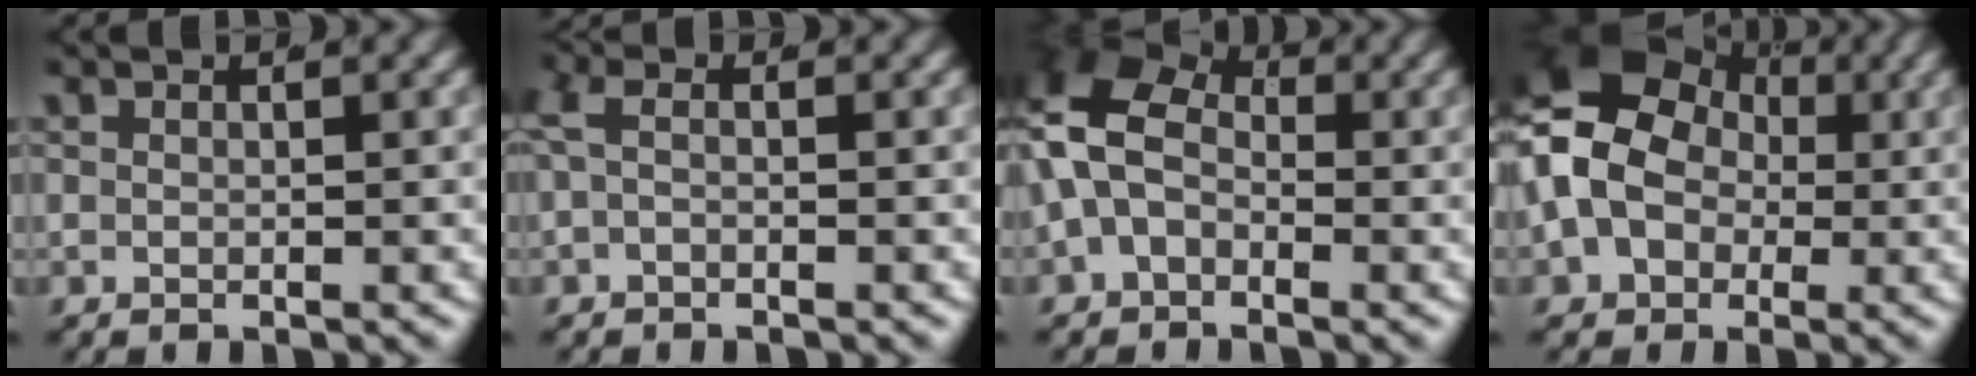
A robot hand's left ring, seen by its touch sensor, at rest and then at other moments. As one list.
[{"total": 1.1, "force": [-0.2, 0.4, 1.0], "torque": [-0.028, -0.002, -0.001]}, {"total": 8.8, "force": [1.0, 7.0, 5.3], "torque": [-0.130, -0.020, 0.016]}, {"total": 14.3, "force": [1.5, 12.4, 7.0], "torque": [-0.164, -0.022, 0.017]}]